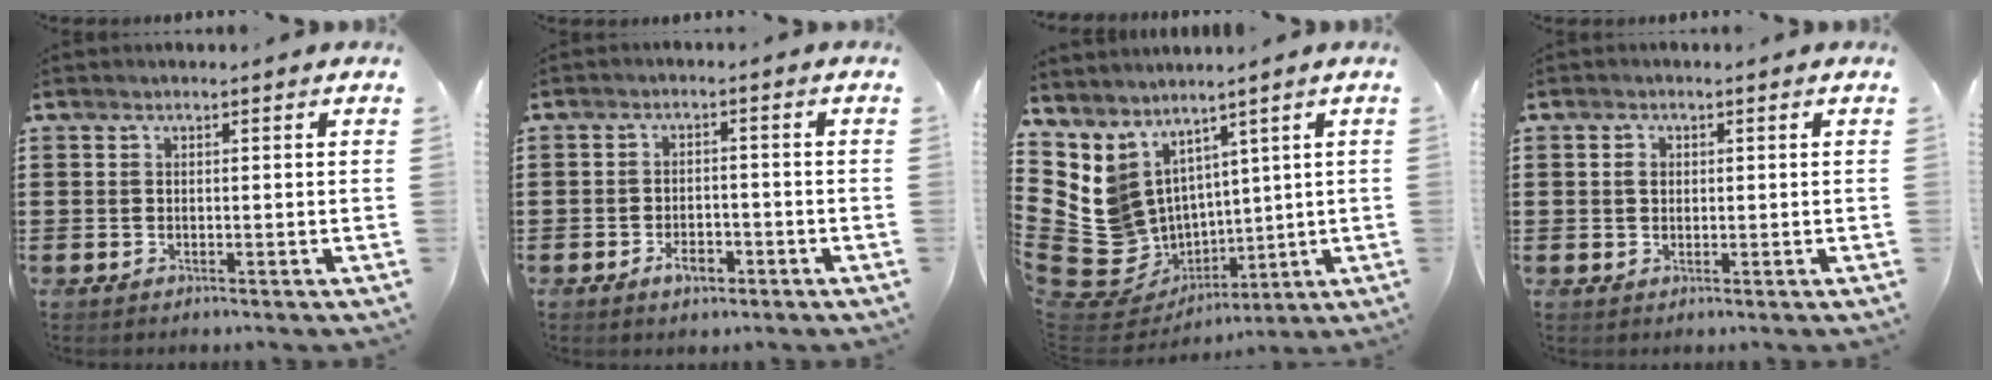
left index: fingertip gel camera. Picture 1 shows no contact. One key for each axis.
{"total": 3.2, "fx": -2.0, "fy": 1.6, "fz": 1.9, "tx": -0.035, "ty": 0.004, "tz": -0.038}
{"total": 10.0, "fx": 0.2, "fy": 9.6, "fz": 3.0, "tx": -0.125, "ty": -0.026, "tz": 0.016}
{"total": 1.6, "fx": 0.4, "fy": 1.3, "fz": 0.8, "tx": -0.011, "ty": 0.003, "tz": 0.006}